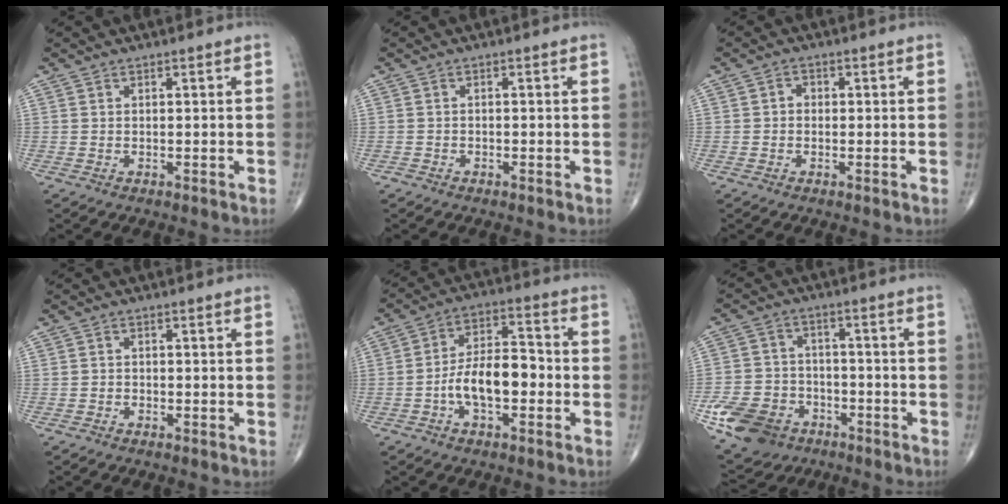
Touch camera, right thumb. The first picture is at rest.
{"total": 0.6, "force": [-0.5, 0.4, 0.1], "torque": [-0.001, 0.001, -0.013]}
{"total": 1.8, "force": [-0.1, 1.5, 0.9], "torque": [-0.004, 0.009, -0.005]}
{"total": 0.9, "force": [-0.6, 0.7, 0.2], "torque": [0.001, 0.003, -0.015]}
{"total": 11.1, "force": [-2.8, 5.6, 9.2], "torque": [-0.147, 0.036, -0.057]}
{"total": 12.8, "force": [-6.3, 9.7, 5.5], "torque": [-0.092, 0.032, -0.104]}